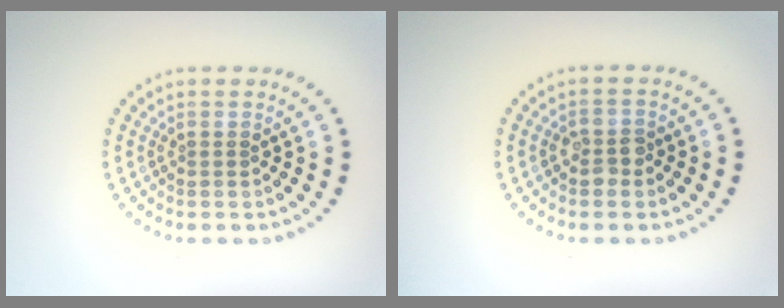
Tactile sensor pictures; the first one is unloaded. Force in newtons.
{"total": 1.7, "press": 1.7, "slide": 0.3}